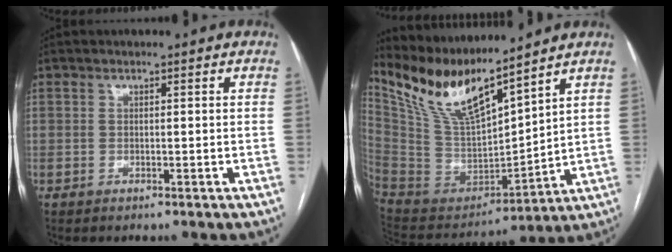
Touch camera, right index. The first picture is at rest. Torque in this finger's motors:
{"motor_torque": [0.70, 1.44, 0.18, 0.07]}